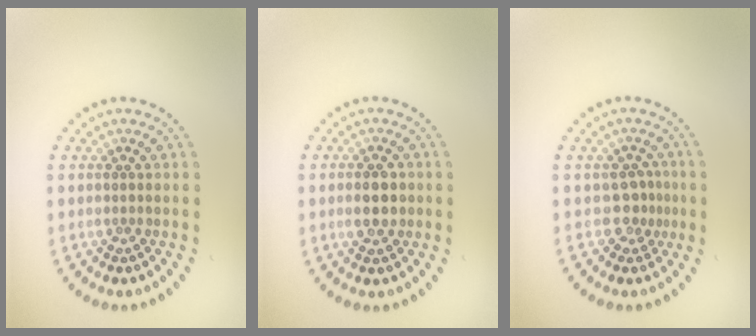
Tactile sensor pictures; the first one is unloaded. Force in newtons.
{"total": 2.8, "press": 2.8, "slide": 0.1}
{"total": 1.9, "press": 1.4, "slide": 1.3}